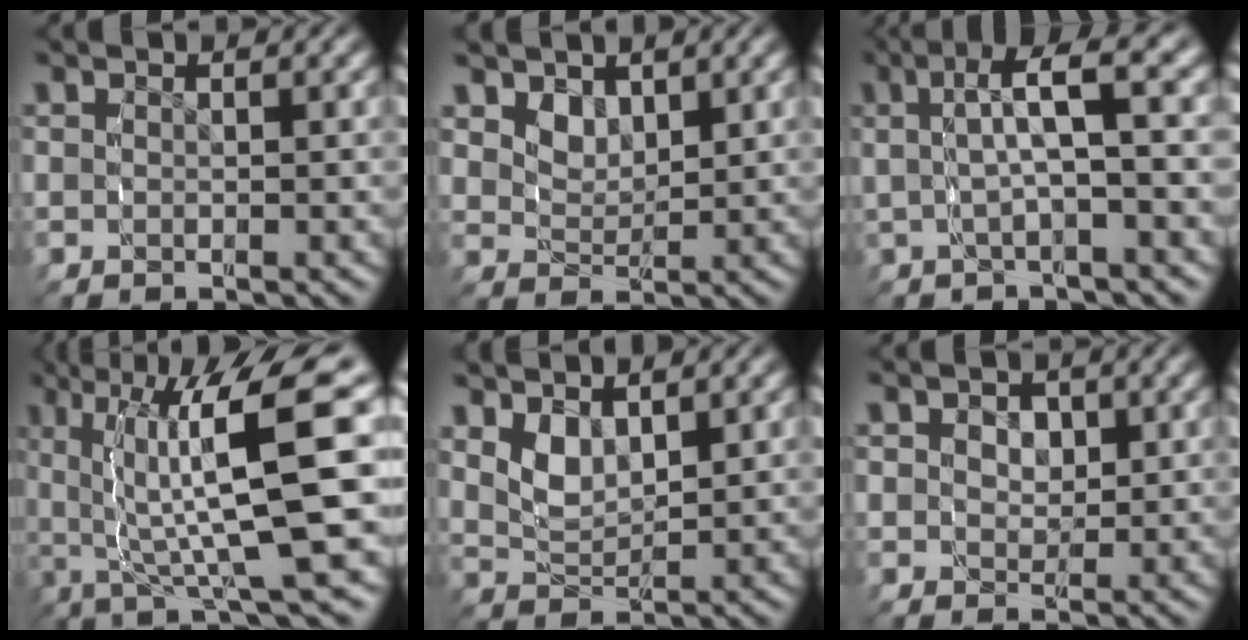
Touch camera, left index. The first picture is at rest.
{"total": 3.0, "force": [1.4, 2.1, 1.6], "torque": [-0.045, -0.012, 0.027]}
{"total": 5.5, "force": [1.3, 1.6, 5.2], "torque": [-0.077, 0.029, 0.005]}
{"total": 12.3, "force": [0.8, 4.6, 11.4], "torque": [-0.160, 0.017, 0.007]}
{"total": 3.6, "force": [1.3, 2.4, 2.3], "torque": [-0.056, -0.011, 0.024]}
{"total": 2.5, "force": [0.3, 2.2, 1.2], "torque": [-0.025, -0.014, 0.008]}